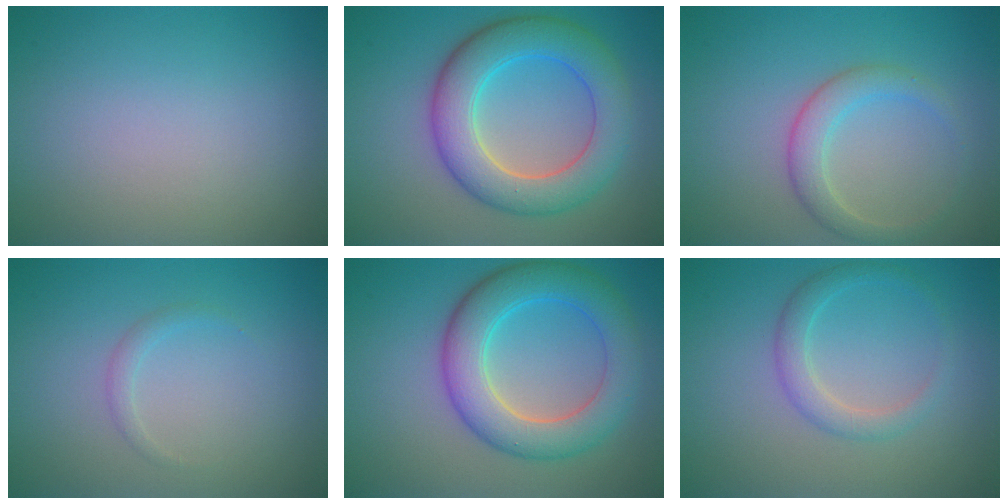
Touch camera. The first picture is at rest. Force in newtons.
{"total": 7.5, "press": 7.5, "slide": 0.5}
{"total": 2.8, "press": 2.8, "slide": 0.0}
{"total": 0.9, "press": 0.9, "slide": 0.0}
{"total": 7.0, "press": 7.0, "slide": 0.0}
{"total": 2.2, "press": 2.2, "slide": 0.1}